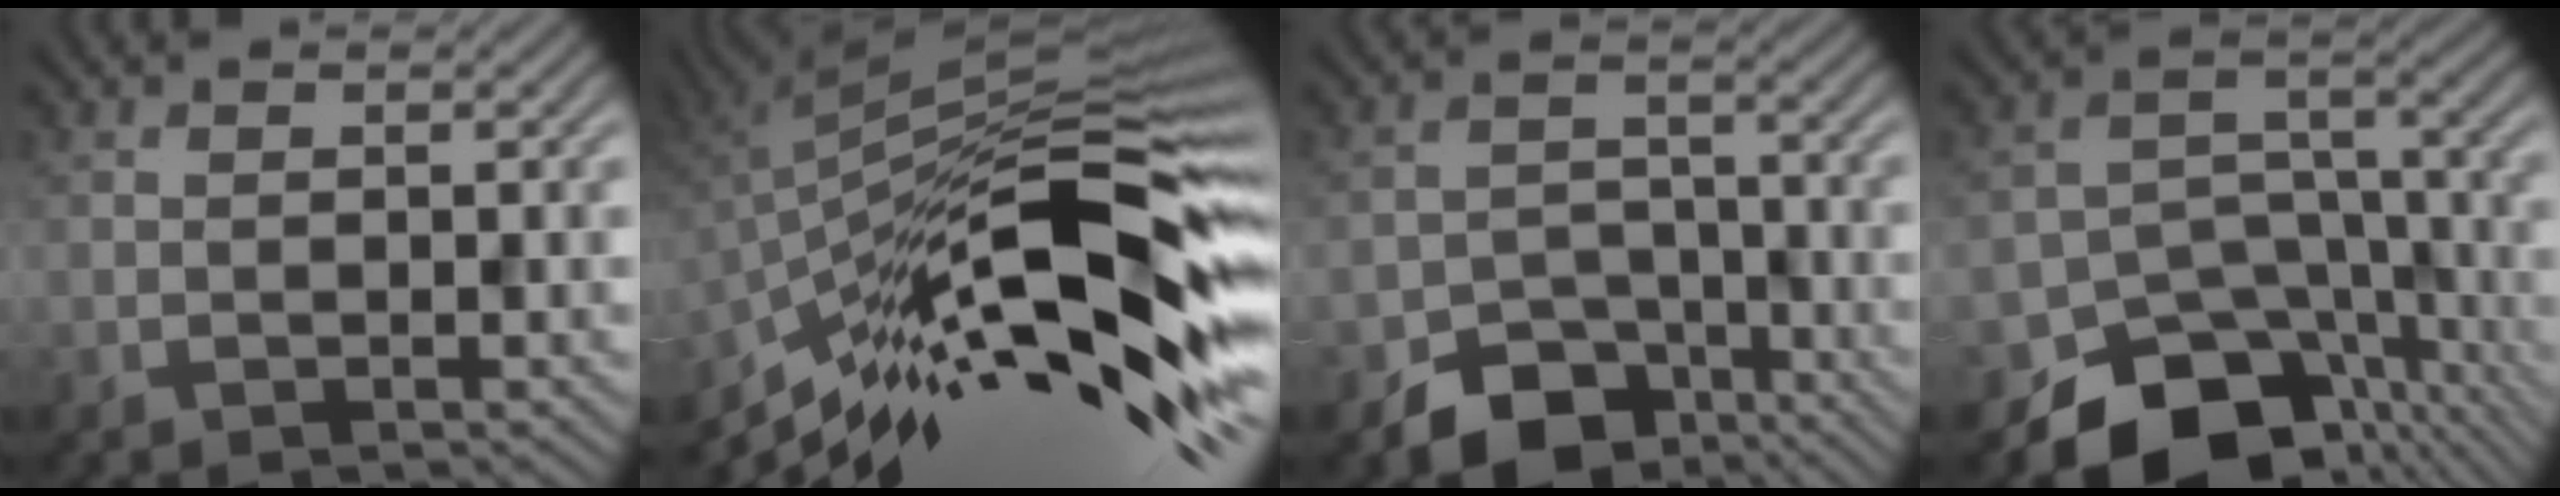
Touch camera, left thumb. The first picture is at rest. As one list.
[{"total": 17.1, "force": [-7.0, 5.0, 14.8], "torque": [-0.275, 0.004, -0.142]}, {"total": 8.0, "force": [-5.4, 4.9, 3.3], "torque": [-0.052, -0.015, -0.094]}, {"total": 12.6, "force": [-8.6, 7.7, 5.2], "torque": [-0.085, -0.020, -0.131]}]